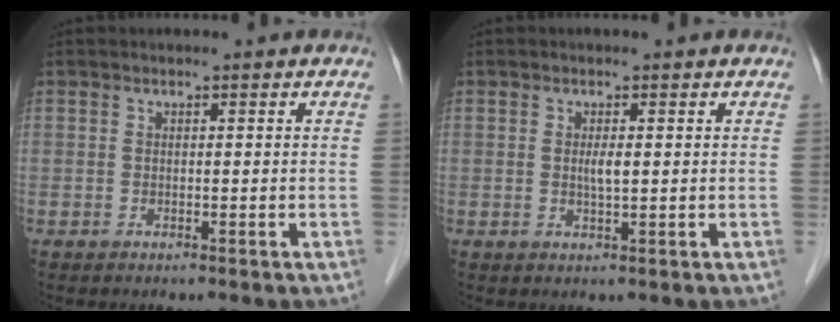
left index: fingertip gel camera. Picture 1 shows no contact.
{"total": 1.7, "force": [0.2, 0.1, 1.6], "torque": [-0.033, -0.001, 0.004]}